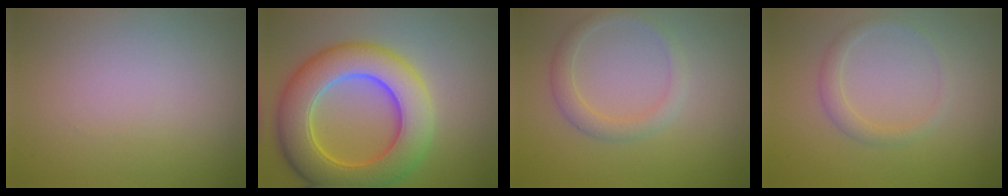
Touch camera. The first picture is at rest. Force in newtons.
{"total": 9.6, "press": 9.6, "slide": 0.5}
{"total": 2.2, "press": 2.1, "slide": 0.1}
{"total": 1.6, "press": 1.6, "slide": 0.0}